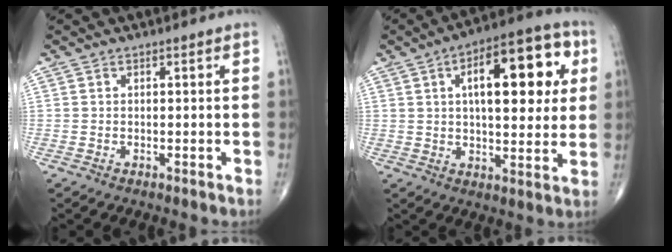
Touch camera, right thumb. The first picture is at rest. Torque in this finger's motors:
{"motor_torque": [0.93, 4.08, 1.95, 0.45, 0.43]}